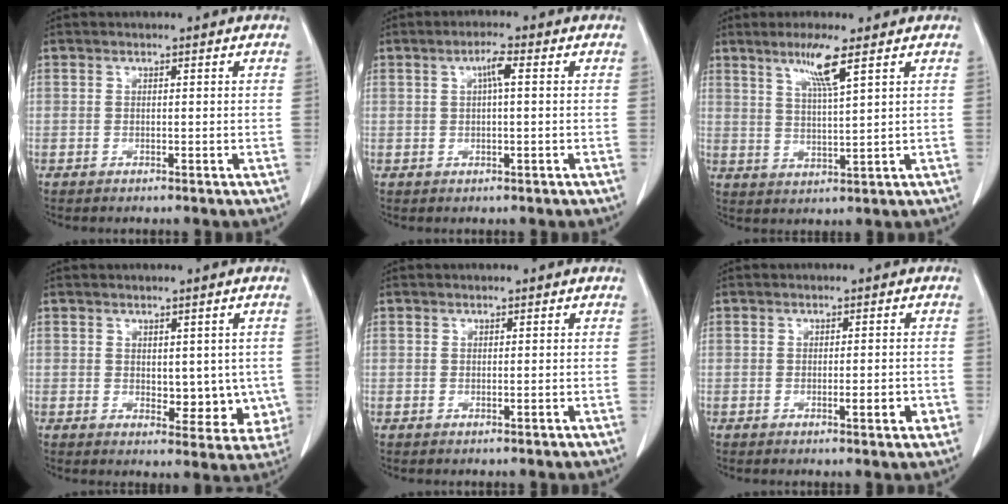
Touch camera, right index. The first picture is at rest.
{"total": 3.0, "force": [0.7, 0.4, 2.9], "torque": [-0.051, 0.004, 0.010]}
{"total": 6.1, "force": [3.5, -0.6, 5.0], "torque": [-0.097, -0.007, 0.067]}
{"total": 7.1, "force": [0.0, 4.2, 5.7], "torque": [-0.048, -0.005, 0.009]}
{"total": 0.0}
{"total": 3.2, "force": [-0.9, 0.7, 3.0], "torque": [-0.043, -0.003, -0.010]}